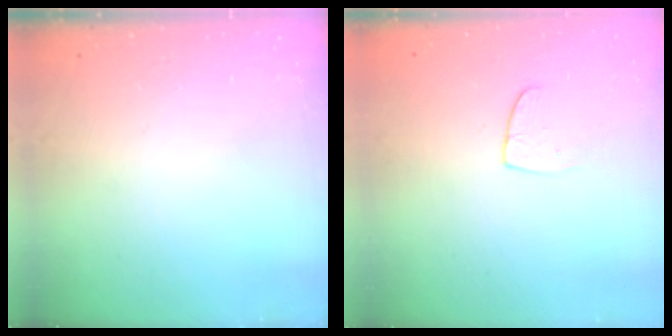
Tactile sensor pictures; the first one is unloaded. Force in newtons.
{"total": 5.5, "press": 5.5, "slide": 0.4}